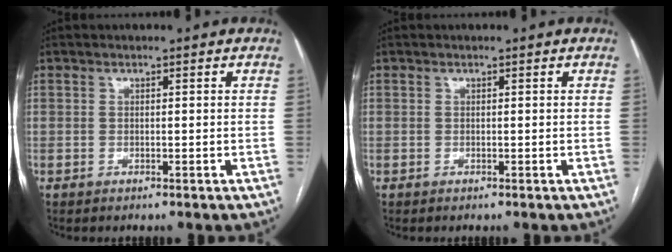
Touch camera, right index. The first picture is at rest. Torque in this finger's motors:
{"motor_torque": [0.00, 0.00, 0.00, 0.00]}